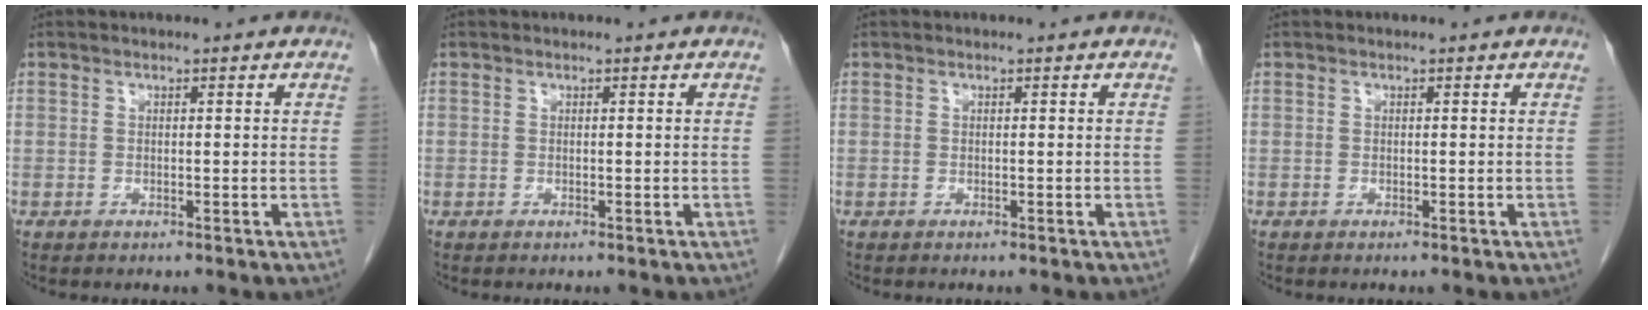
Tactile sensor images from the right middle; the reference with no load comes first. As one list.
[{"total": 0.0}, {"total": 0.0}, {"total": 0.0}]